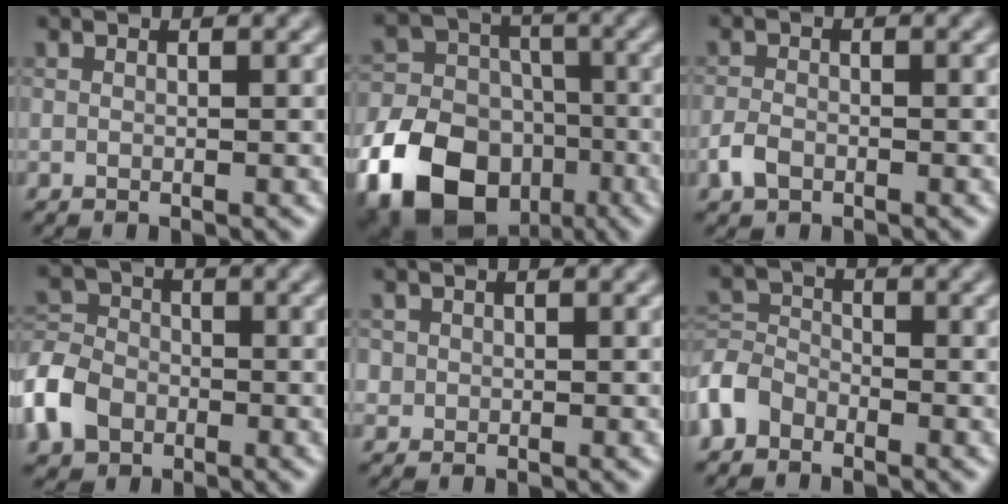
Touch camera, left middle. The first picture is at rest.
{"total": 14.9, "force": [-7.1, 11.1, 6.8], "torque": [-0.141, -0.037, -0.143]}
{"total": 1.8, "force": [-1.1, 1.1, 0.9], "torque": [-0.018, 0.002, -0.025]}
{"total": 5.8, "force": [-2.8, 4.4, 2.5], "torque": [-0.060, 0.005, -0.074]}
{"total": 1.0, "force": [0.0, 1.0, 0.0], "torque": [0.011, -0.002, 0.000]}
{"total": 3.3, "force": [-2.1, 2.3, 1.2], "torque": [-0.029, 0.007, -0.057]}